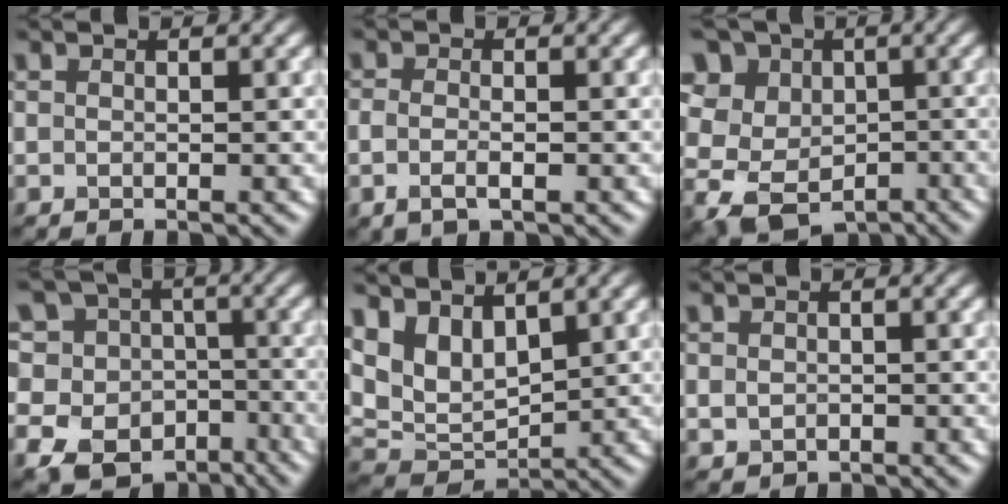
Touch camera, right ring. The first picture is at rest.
{"total": 2.1, "force": [-0.7, 1.0, 1.7], "torque": [-0.037, -0.007, -0.015]}
{"total": 9.9, "force": [2.7, 8.3, 4.7], "torque": [-0.092, 0.018, 0.017]}
{"total": 13.2, "force": [-4.7, 11.3, 5.0], "torque": [-0.111, 0.013, -0.096]}
{"total": 5.9, "force": [3.0, 3.5, 3.6], "torque": [-0.076, -0.010, 0.058]}
{"total": 1.2, "force": [-0.2, 1.0, 0.6], "torque": [-0.011, -0.005, -0.003]}